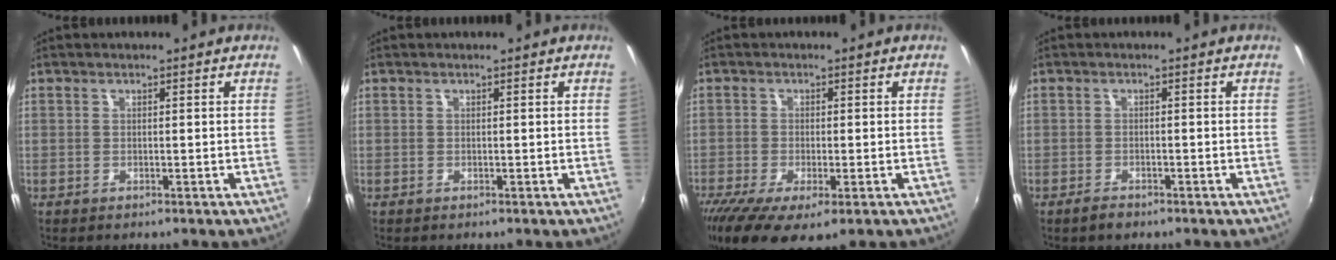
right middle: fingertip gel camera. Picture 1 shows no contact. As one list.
[{"total": 0.0}, {"total": 10.8, "force": [-6.1, 3.5, 8.1], "torque": [-0.173, -0.051, -0.102]}, {"total": 2.0, "force": [-1.6, 0.8, 0.8], "torque": [-0.022, -0.003, -0.029]}]